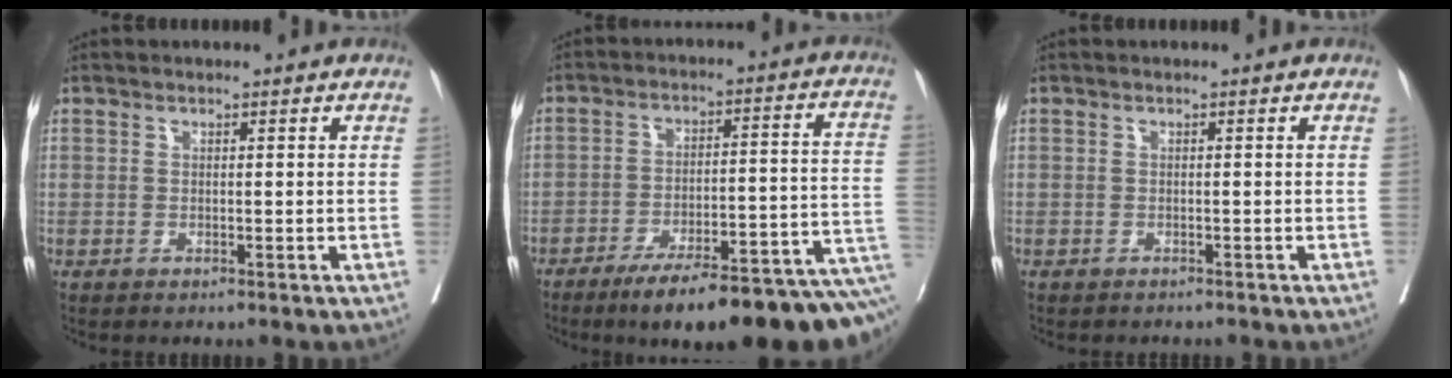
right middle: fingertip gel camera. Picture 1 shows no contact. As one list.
[{"total": 19.5, "force": [-12.8, 3.7, 14.3], "torque": [-0.127, 0.032, -0.183]}, {"total": 1.4, "force": [-1.3, 0.5, 0.3], "torque": [-0.013, -0.003, -0.018]}]